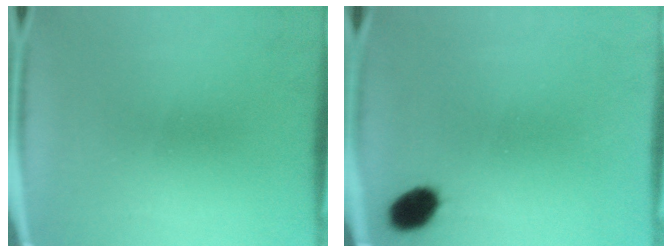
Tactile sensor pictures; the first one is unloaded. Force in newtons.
{"total": 5.9}